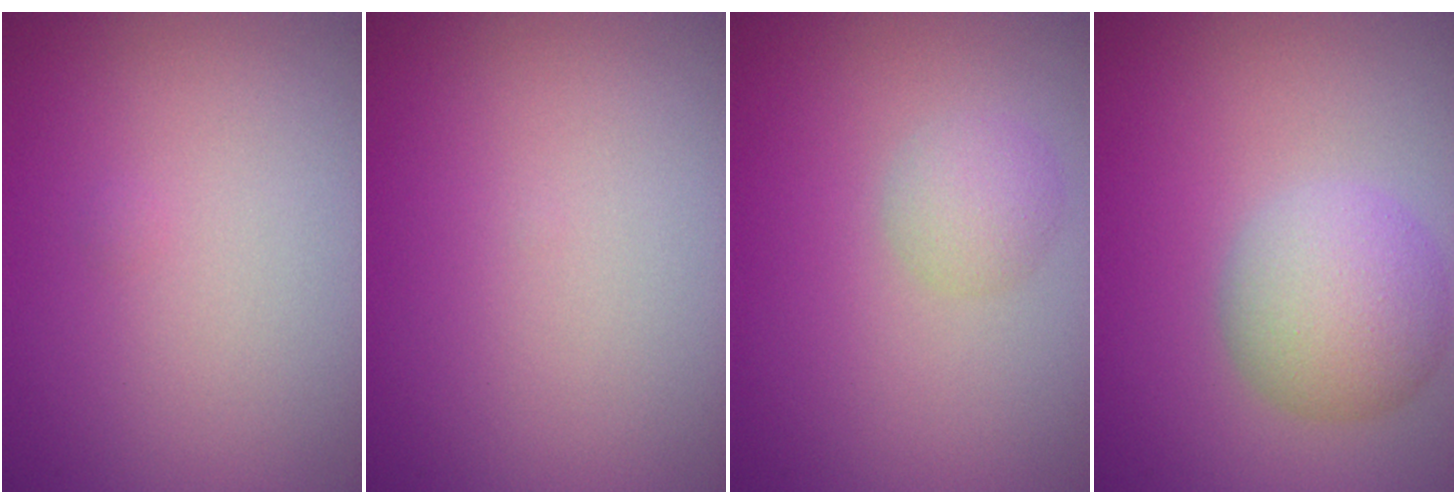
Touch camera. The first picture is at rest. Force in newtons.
{"total": 0.0}
{"total": 1.8, "press": 1.8, "slide": 0.0}
{"total": 4.8, "press": 4.8, "slide": 0.3}